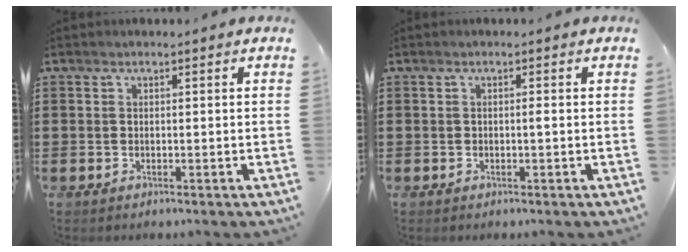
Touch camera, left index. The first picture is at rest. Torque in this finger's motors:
{"motor_torque": [0.14, 0.03, 0.00, 0.00]}